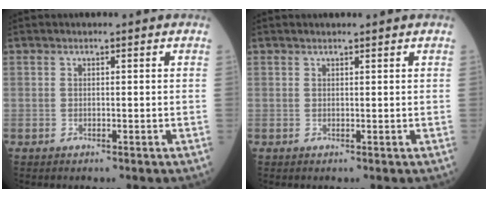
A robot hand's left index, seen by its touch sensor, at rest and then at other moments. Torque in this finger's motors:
{"motor_torque": [0.28, -0.14, 0.02, 0.02]}